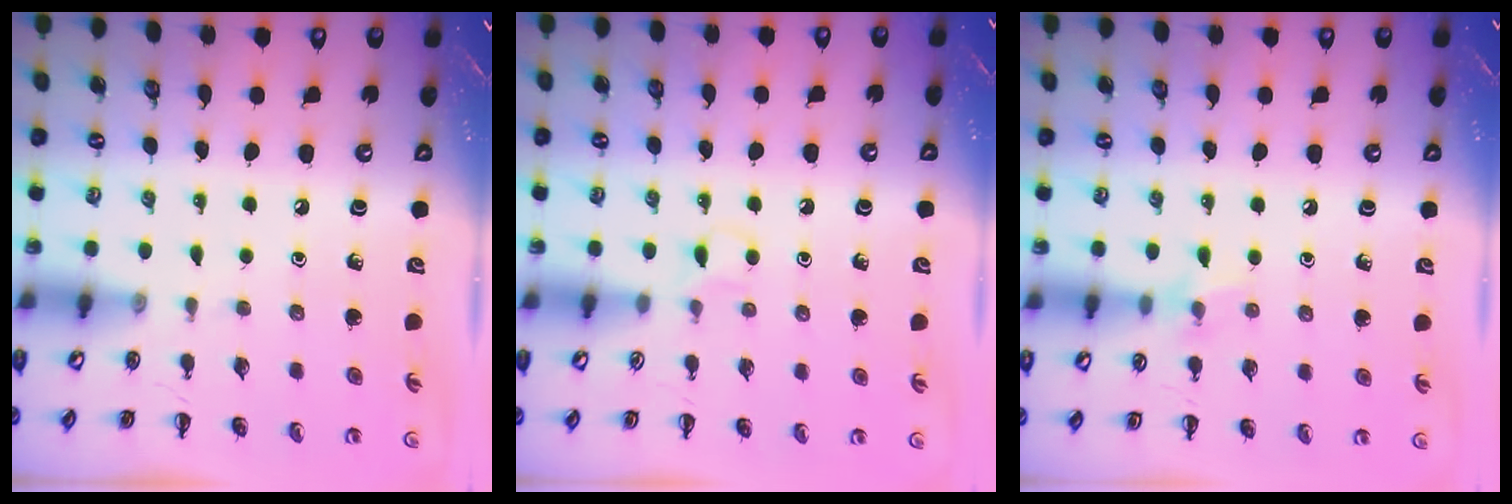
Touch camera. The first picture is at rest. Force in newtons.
{"total": 3.6, "press": 3.4, "slide": 1.1}
{"total": 6.0, "press": 5.8, "slide": 1.4}